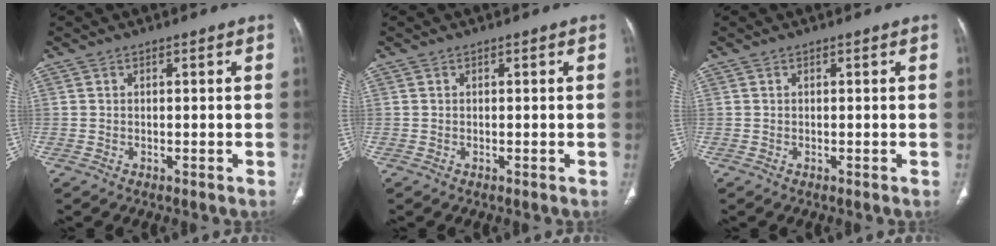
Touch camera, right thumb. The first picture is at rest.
{"total": 0.0}
{"total": 0.0}